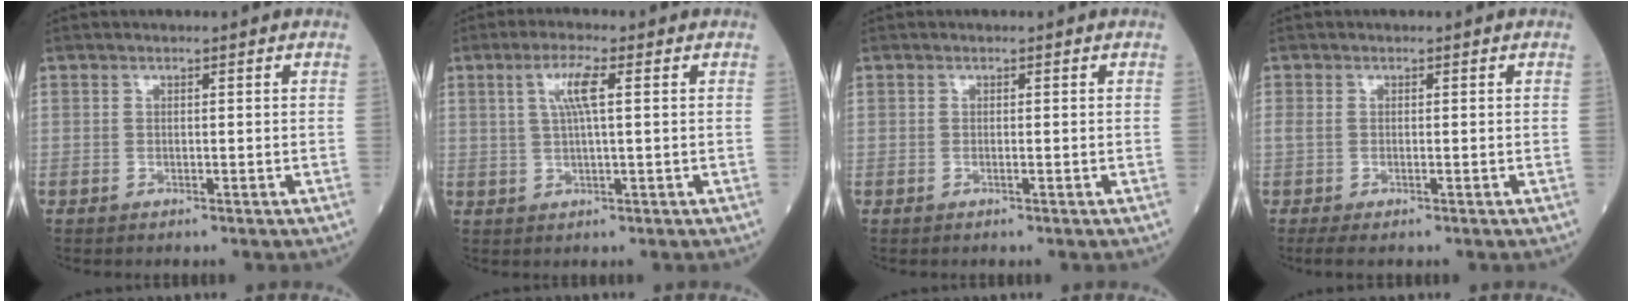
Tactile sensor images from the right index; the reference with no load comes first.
{"total": 4.7, "force": [1.4, 0.2, 4.5], "torque": [-0.090, 0.006, 0.027]}
{"total": 0.0}
{"total": 1.4, "force": [-0.5, 0.2, 1.3], "torque": [-0.035, 0.003, -0.008]}